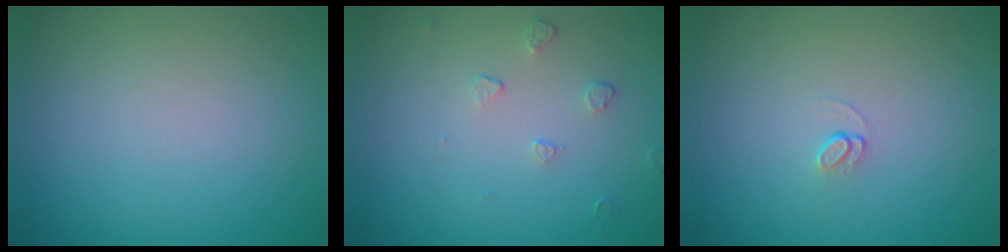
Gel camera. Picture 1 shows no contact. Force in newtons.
{"total": 0.9, "press": 0.6, "slide": 0.7}
{"total": 0.8, "press": 0.5, "slide": 0.7}